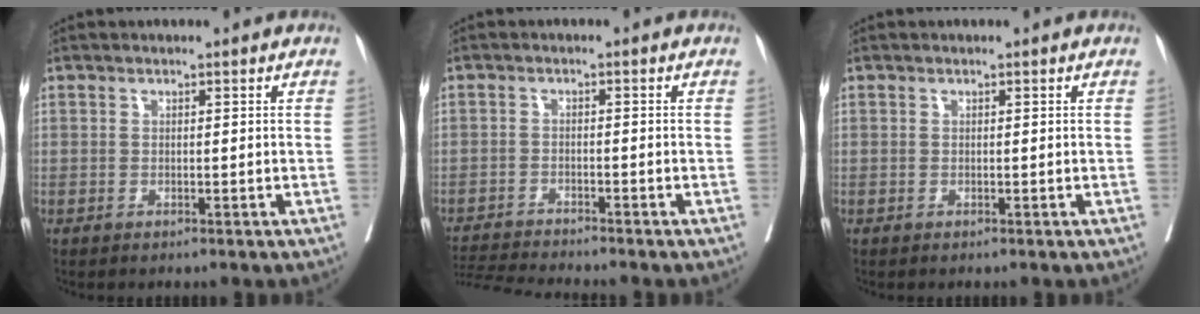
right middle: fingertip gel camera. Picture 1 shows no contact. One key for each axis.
{"total": 6.5, "fx": -6.2, "fy": -1.4, "fz": 1.3, "tx": -0.025, "ty": -0.015, "tz": -0.108}
{"total": 0.0}